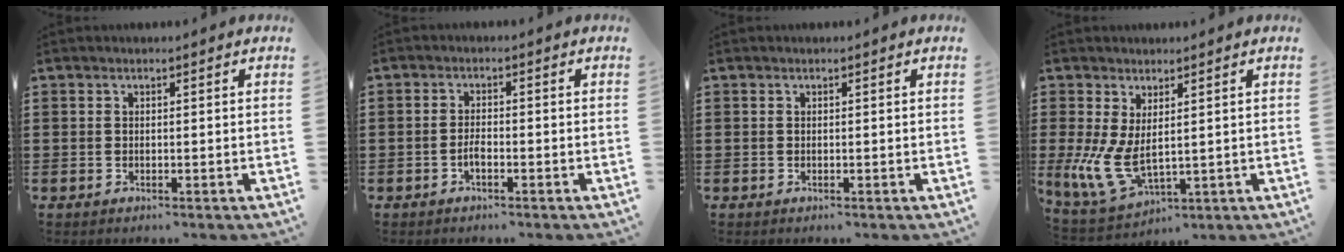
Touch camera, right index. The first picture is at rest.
{"total": 1.8, "force": [-1.0, 0.7, 1.4], "torque": [-0.028, 0.002, -0.018]}
{"total": 0.0}
{"total": 7.2, "force": [0.4, 3.8, 6.1], "torque": [-0.154, -0.014, 0.011]}